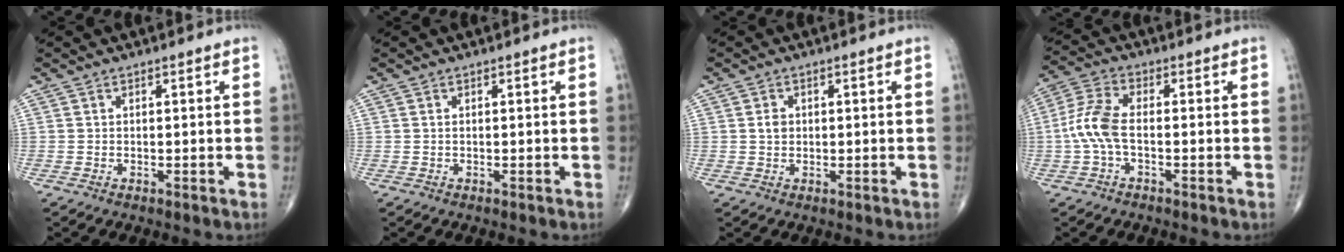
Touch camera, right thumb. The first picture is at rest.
{"total": 0.0}
{"total": 1.8, "force": [0.2, 1.5, 1.0], "torque": [-0.013, 0.003, 0.004]}
{"total": 7.2, "force": [-1.2, 3.3, 6.2], "torque": [-0.152, 0.020, -0.032]}